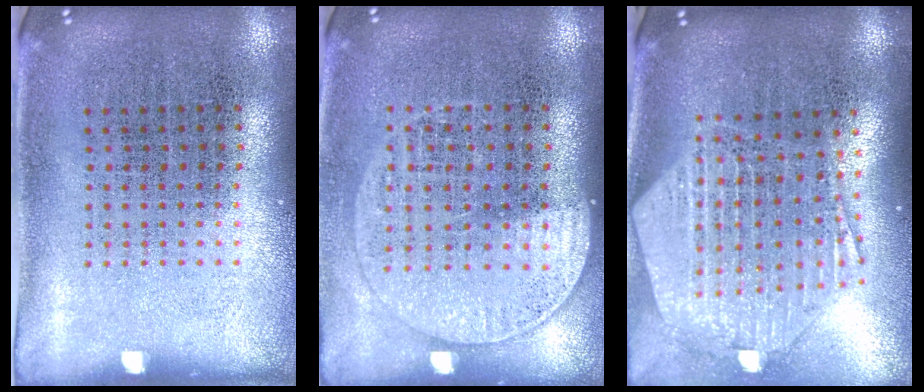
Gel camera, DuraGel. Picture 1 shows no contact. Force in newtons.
{"total": 1.3, "press": 1.2, "slide": 0.5}
{"total": 2.7, "press": 2.2, "slide": 1.6}